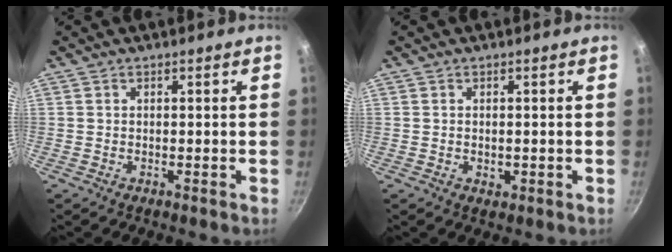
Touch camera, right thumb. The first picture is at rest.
{"total": 1.4, "force": [-0.2, 1.0, 1.0], "torque": [-0.013, -0.001, -0.002]}